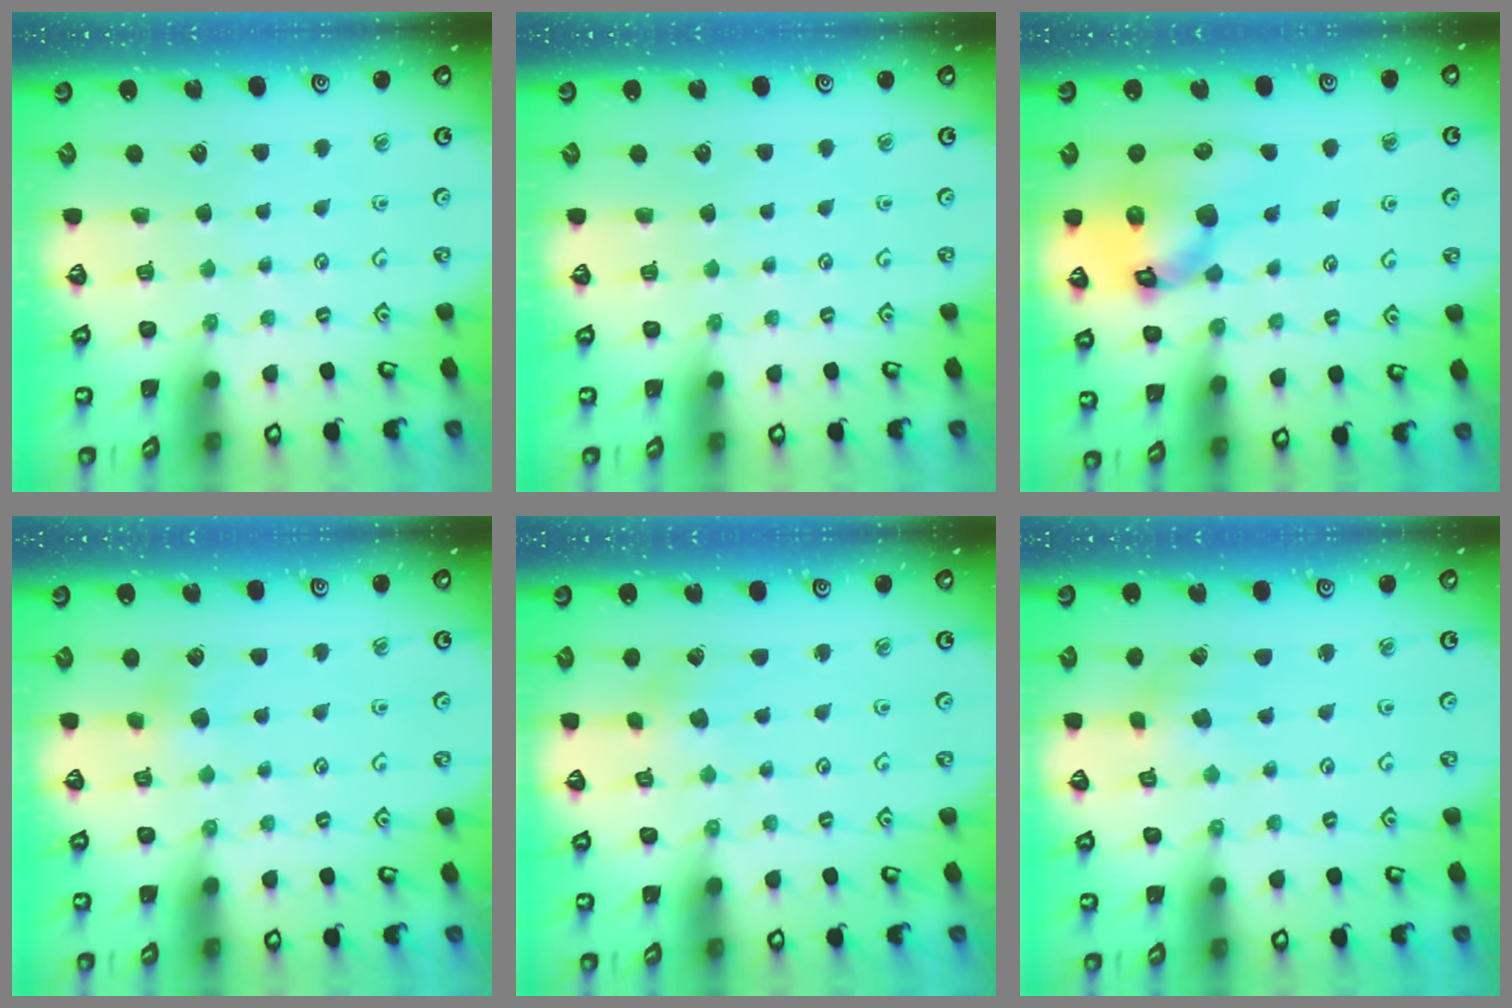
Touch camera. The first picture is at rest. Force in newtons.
{"total": 0.0}
{"total": 18.7, "press": 18.5, "slide": 2.5}
{"total": 3.5, "press": 3.4, "slide": 0.5}
{"total": 2.3, "press": 2.3, "slide": 0.4}
{"total": 2.6, "press": 2.6, "slide": 0.5}